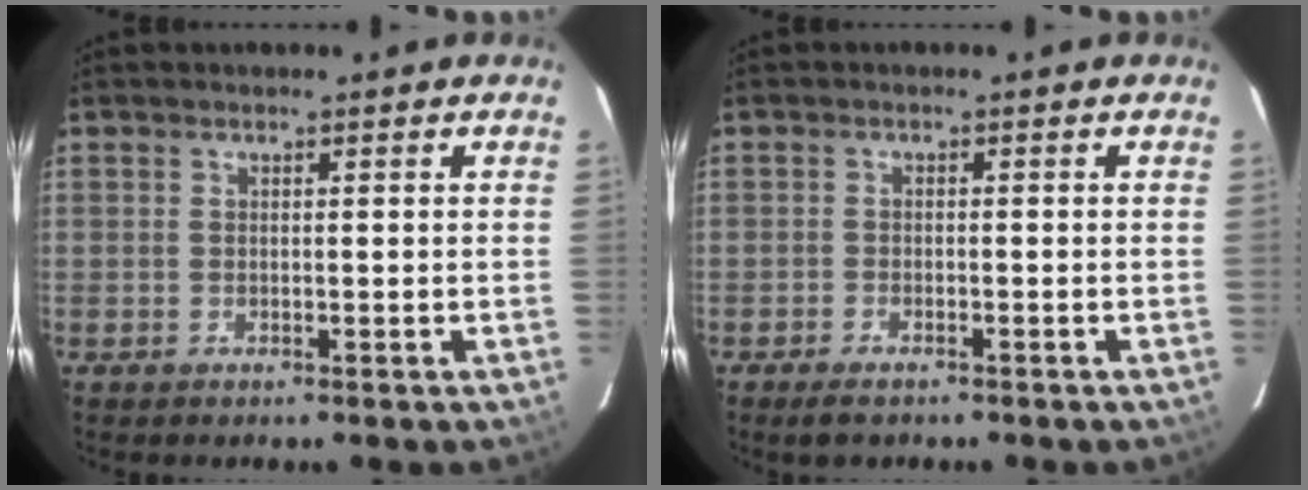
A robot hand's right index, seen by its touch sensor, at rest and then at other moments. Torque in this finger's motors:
{"motor_torque": [0.14, -0.11, -0.05, -0.05]}